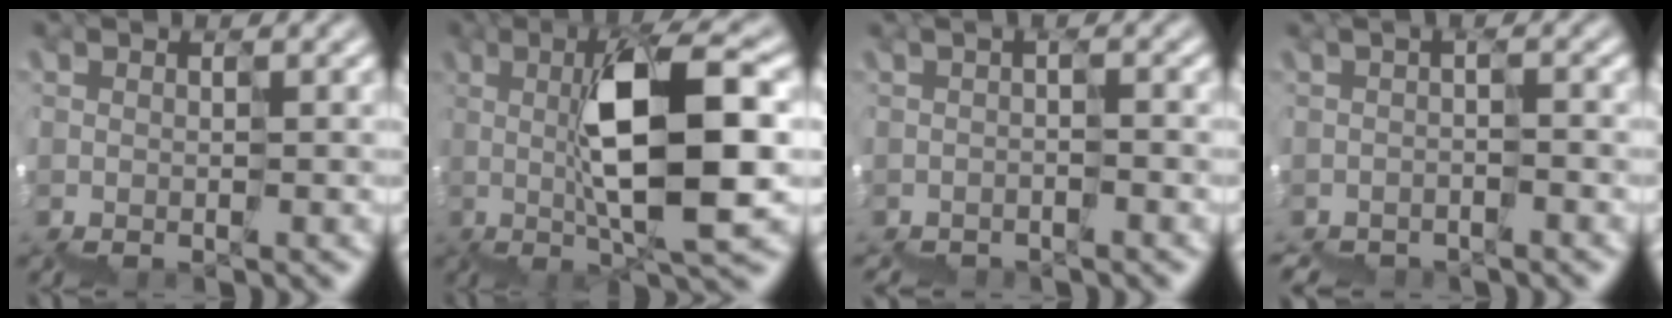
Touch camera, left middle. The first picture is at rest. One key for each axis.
{"total": 7.8, "fx": 1.2, "fy": 1.5, "fz": 7.5, "tx": -0.132, "ty": 0.015, "tz": 0.024}
{"total": 1.4, "fx": -1.4, "fy": -0.2, "fz": -0.3, "tx": 0.002, "ty": 0.000, "tz": -0.013}
{"total": 2.0, "fx": -2.0, "fy": 0.0, "fz": -0.1, "tx": 0.001, "ty": -0.001, "tz": -0.022}